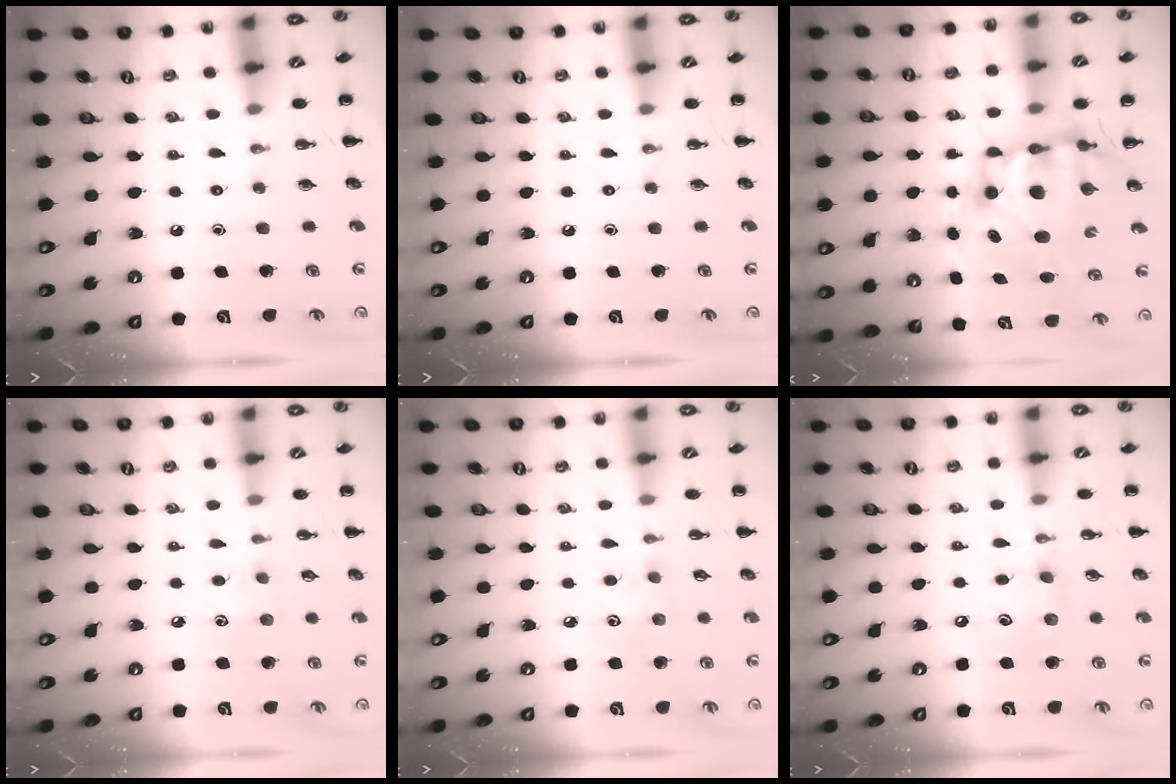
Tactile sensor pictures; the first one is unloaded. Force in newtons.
{"total": 0.0}
{"total": 11.4, "press": 11.0, "slide": 2.9}
{"total": 4.4, "press": 4.3, "slide": 1.1}
{"total": 3.3, "press": 3.2, "slide": 0.8}
{"total": 6.4, "press": 6.4, "slide": 0.8}